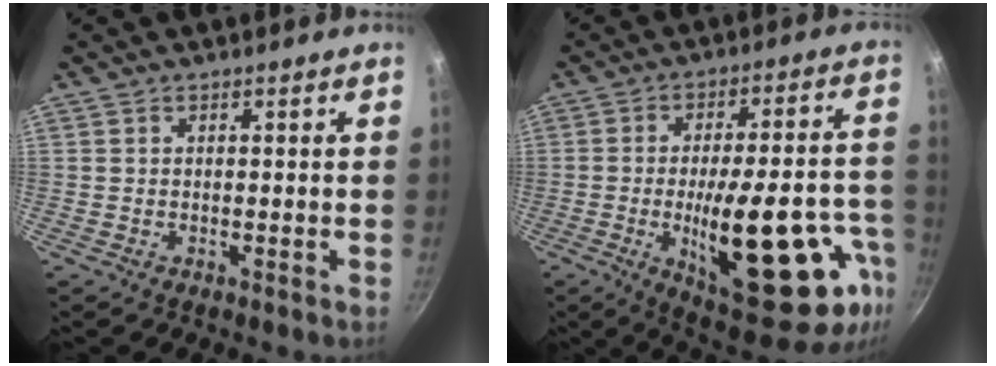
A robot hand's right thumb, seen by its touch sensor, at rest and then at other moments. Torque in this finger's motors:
{"motor_torque": [2.63, 2.38, 2.46, -0.31, 0.63]}